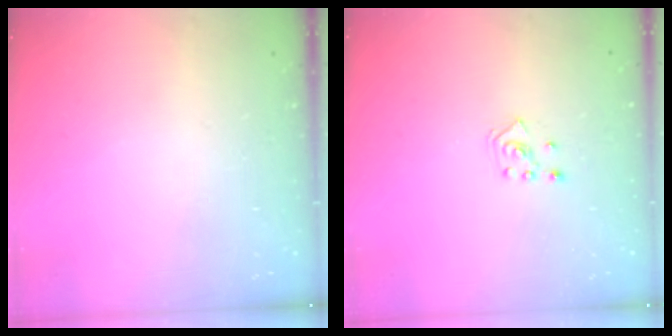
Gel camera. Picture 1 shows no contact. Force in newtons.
{"total": 2.8, "press": 2.7, "slide": 0.7}